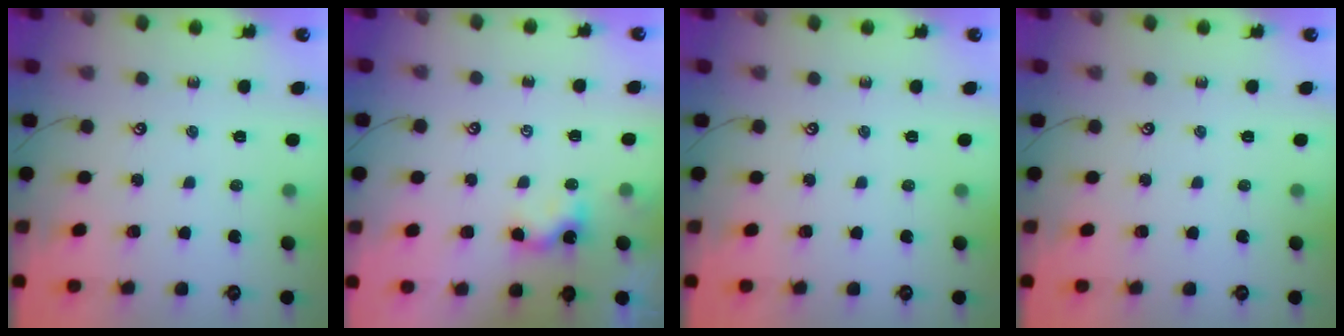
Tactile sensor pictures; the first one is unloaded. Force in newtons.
{"total": 3.3, "press": 3.3, "slide": 0.5}
{"total": 0.0}
{"total": 0.0}